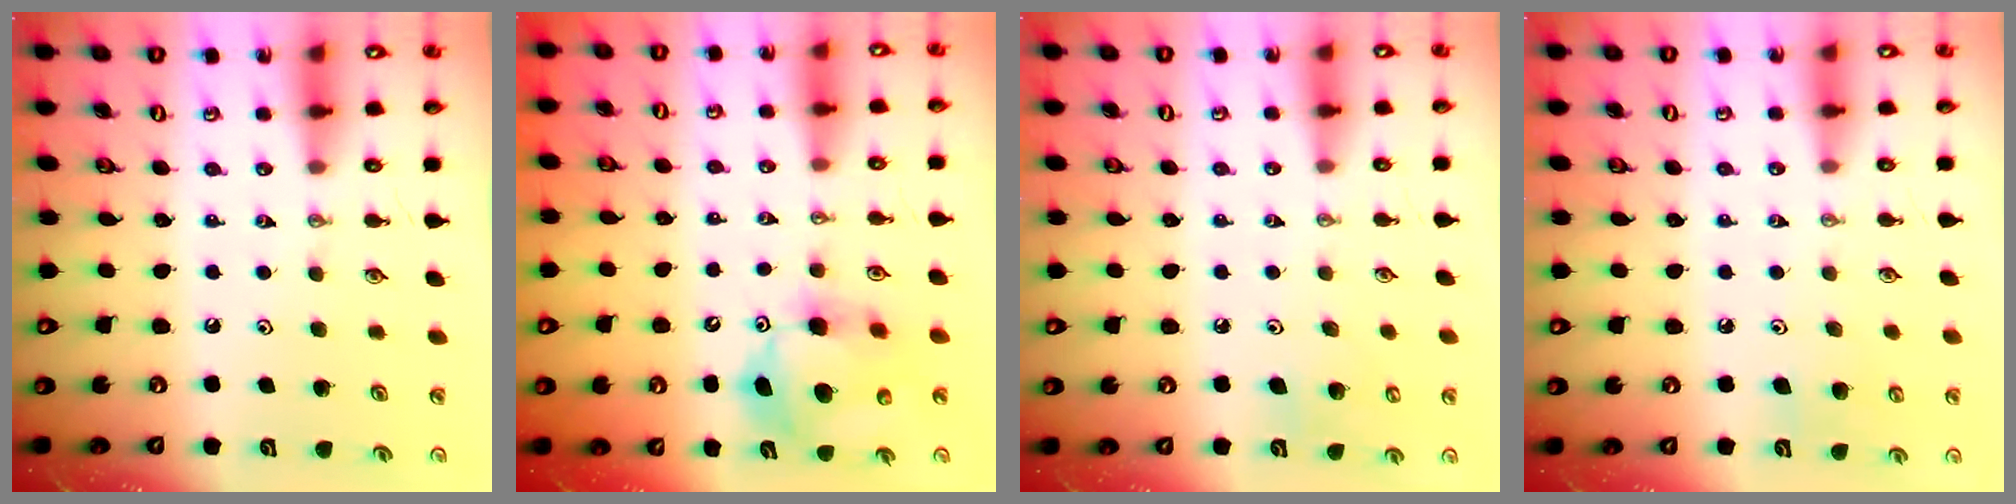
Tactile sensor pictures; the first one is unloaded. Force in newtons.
{"total": 12.9, "press": 12.6, "slide": 2.8}
{"total": 7.2, "press": 7.0, "slide": 1.5}
{"total": 5.6, "press": 5.4, "slide": 1.4}